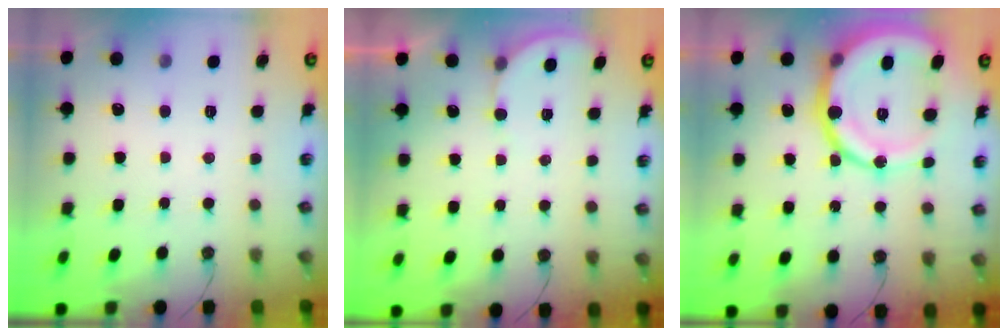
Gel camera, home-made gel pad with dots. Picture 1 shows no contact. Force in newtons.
{"total": 2.7, "press": 2.7, "slide": 0.1}
{"total": 23.3, "press": 23.0, "slide": 3.8}